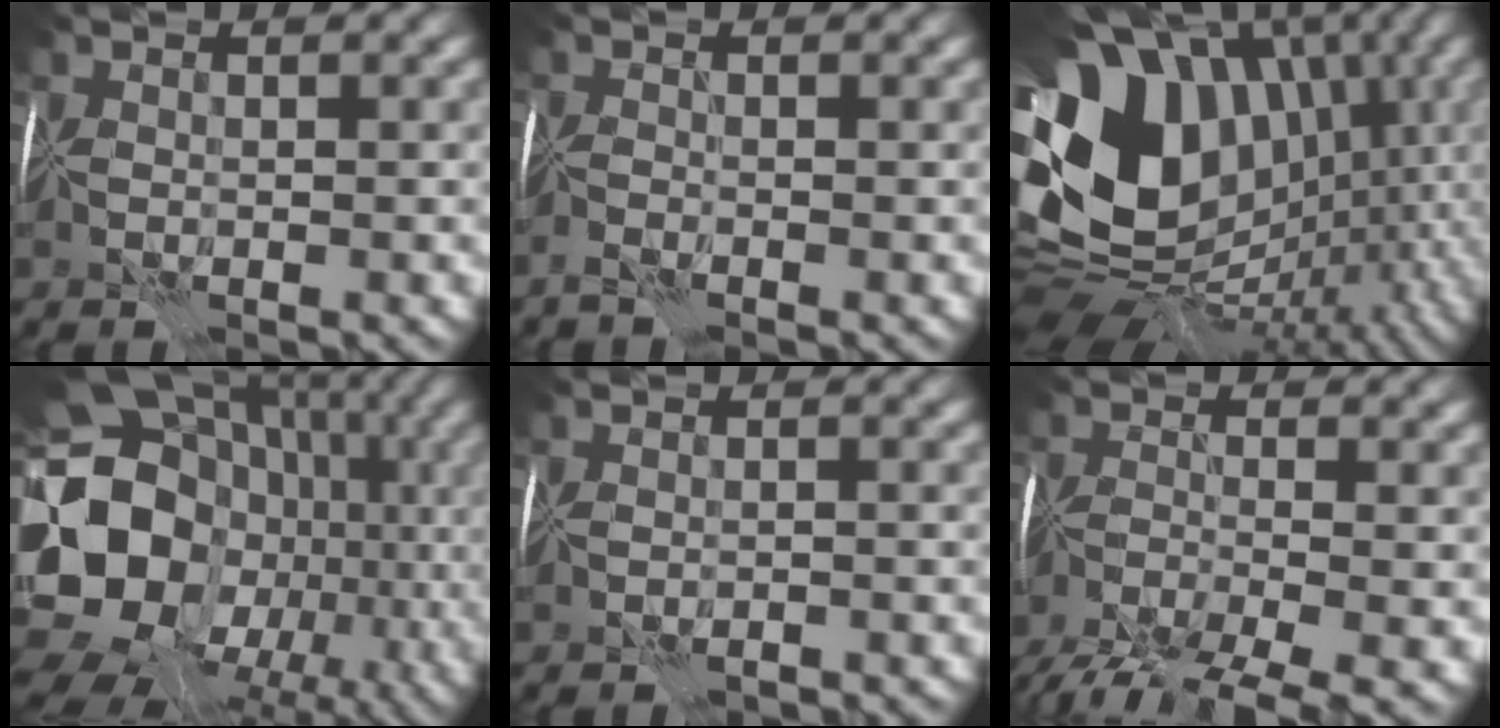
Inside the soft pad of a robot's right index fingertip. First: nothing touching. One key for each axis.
{"total": 2.1, "fx": -1.7, "fy": -1.3, "fz": -0.2, "tx": 0.007, "ty": -0.005, "tz": -0.037}
{"total": 16.5, "fx": 2.0, "fy": 12.4, "fz": 10.6, "tx": -0.204, "ty": 0.006, "tz": 0.056}
{"total": 17.9, "fx": -3.7, "fy": 14.4, "fz": 9.9, "tx": -0.170, "ty": 0.003, "tz": -0.059}
{"total": 2.9, "fx": -2.6, "fy": 1.1, "fz": 0.9, "tx": -0.002, "ty": -0.008, "tz": -0.039}
{"total": 6.1, "fx": -5.5, "fy": -0.7, "fz": 2.6, "tx": -0.040, "ty": -0.025, "tz": -0.106}